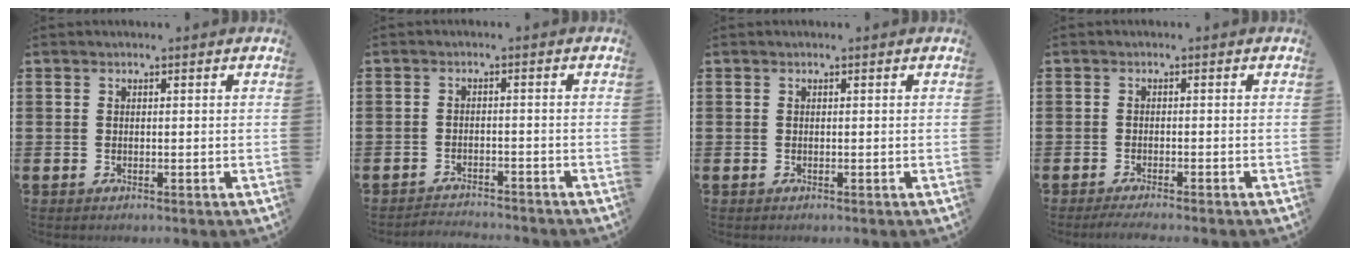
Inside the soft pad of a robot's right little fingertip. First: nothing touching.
{"total": 2.0, "force": [-2.0, -0.1, -0.2], "torque": [-0.003, 0.003, -0.043]}
{"total": 0.0}
{"total": 1.2, "force": [-1.0, -0.1, 0.7], "torque": [-0.009, -0.001, -0.020]}